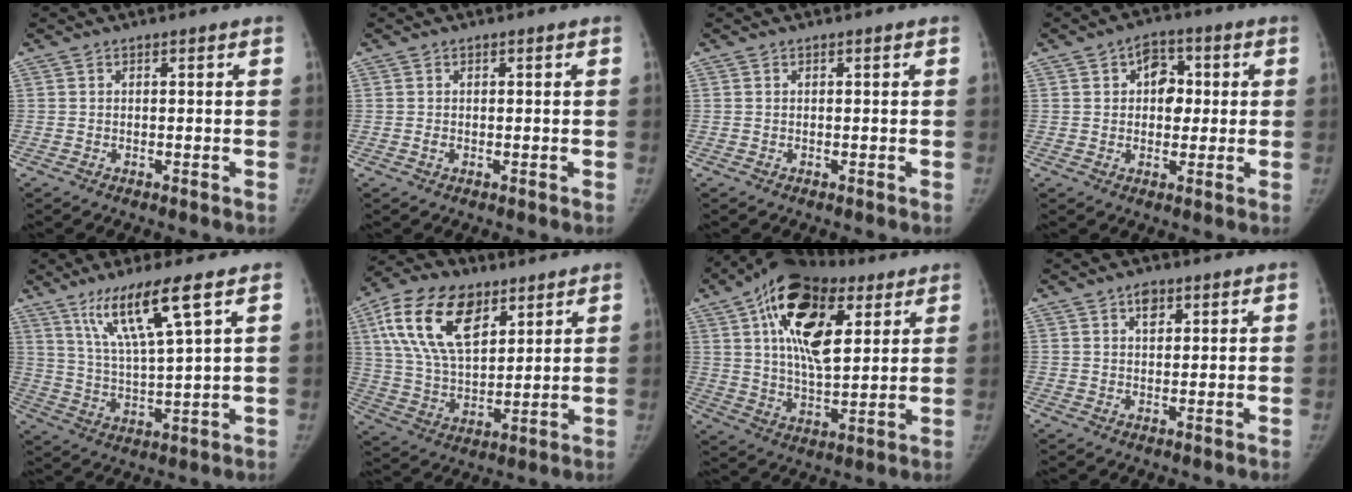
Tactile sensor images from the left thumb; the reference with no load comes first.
{"total": 0.7, "force": [-0.2, 0.6, 0.3], "torque": [-0.002, 0.001, -0.002]}
{"total": 0.0}
{"total": 7.1, "force": [1.2, 5.2, 4.7], "torque": [-0.030, 0.006, 0.012]}
{"total": 11.9, "force": [6.7, 0.8, 9.8], "torque": [-0.188, -0.030, 0.133]}
{"total": 18.5, "force": [8.5, 10.2, 12.8], "torque": [-0.218, -0.021, 0.159]}
{"total": 20.8, "force": [8.1, 10.5, 16.1], "torque": [-0.244, -0.017, 0.130]}
{"total": 2.8, "force": [1.4, 1.7, 1.7], "torque": [-0.013, -0.005, 0.022]}